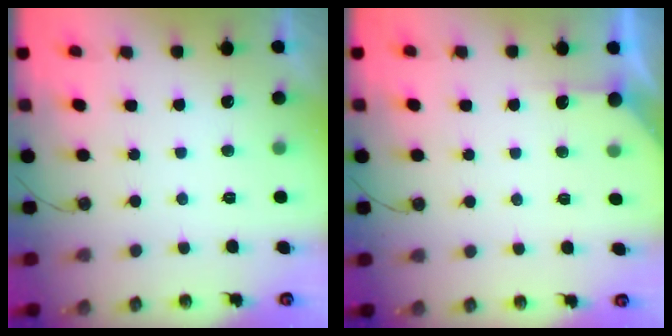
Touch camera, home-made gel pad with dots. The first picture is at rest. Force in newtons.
{"total": 2.3, "press": 2.3, "slide": 0.2}